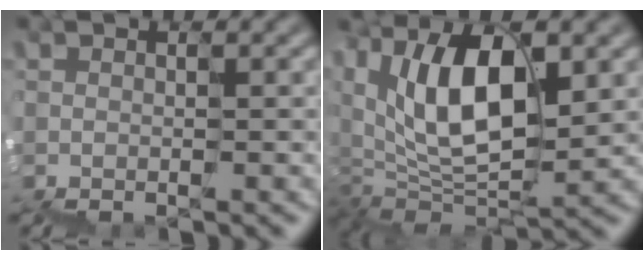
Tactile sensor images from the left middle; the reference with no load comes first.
{"total": 8.1, "force": [2.8, 5.1, 5.6], "torque": [-0.116, 0.004, 0.052]}